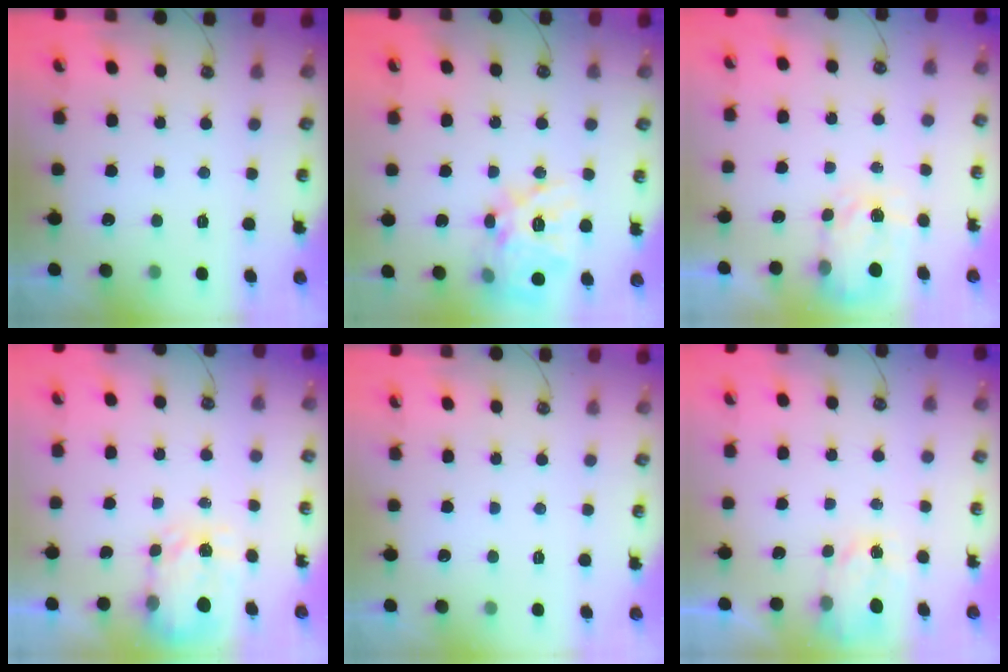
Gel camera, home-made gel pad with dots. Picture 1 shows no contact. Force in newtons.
{"total": 20.0, "press": 19.8, "slide": 2.8}
{"total": 3.9, "press": 3.9, "slide": 0.7}
{"total": 4.0, "press": 3.9, "slide": 0.6}
{"total": 0.0}
{"total": 2.9, "press": 2.8, "slide": 0.4}